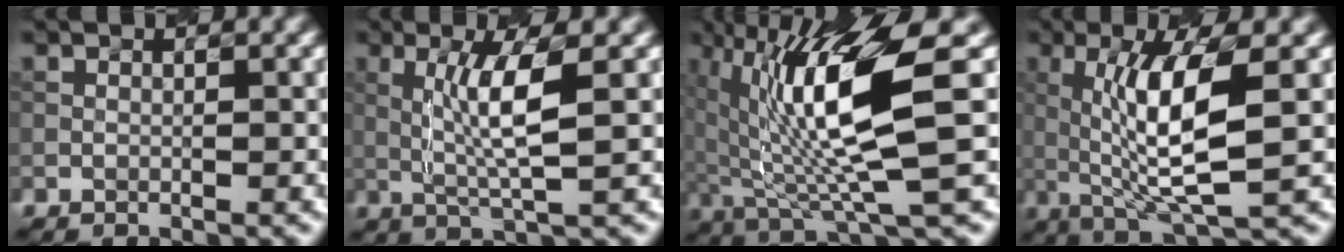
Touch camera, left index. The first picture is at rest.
{"total": 4.4, "force": [0.6, 0.3, 4.4], "torque": [-0.096, 0.005, 0.028]}
{"total": 10.7, "force": [1.2, 2.0, 10.5], "torque": [-0.186, -0.005, 0.037]}
{"total": 7.6, "force": [0.5, 1.5, 7.4], "torque": [-0.129, -0.001, 0.023]}